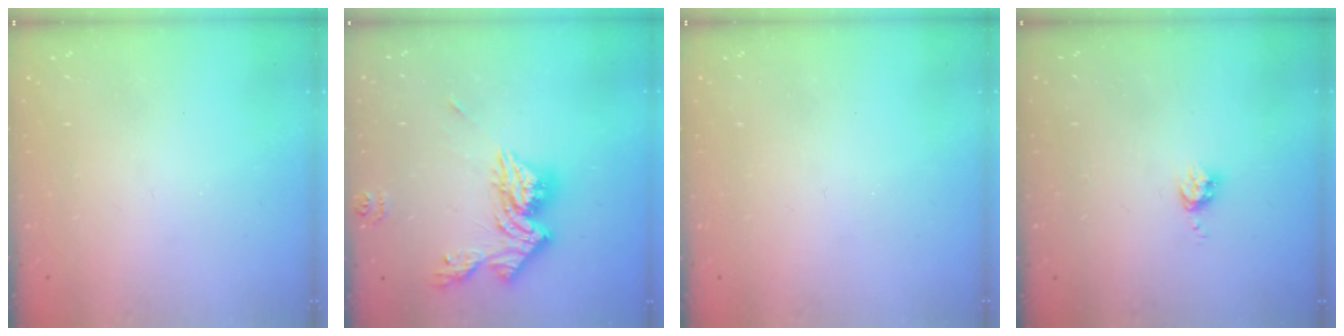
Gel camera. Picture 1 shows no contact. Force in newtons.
{"total": 14.4, "press": 14.4, "slide": 1.5}
{"total": 0.0}
{"total": 4.2, "press": 4.1, "slide": 0.4}